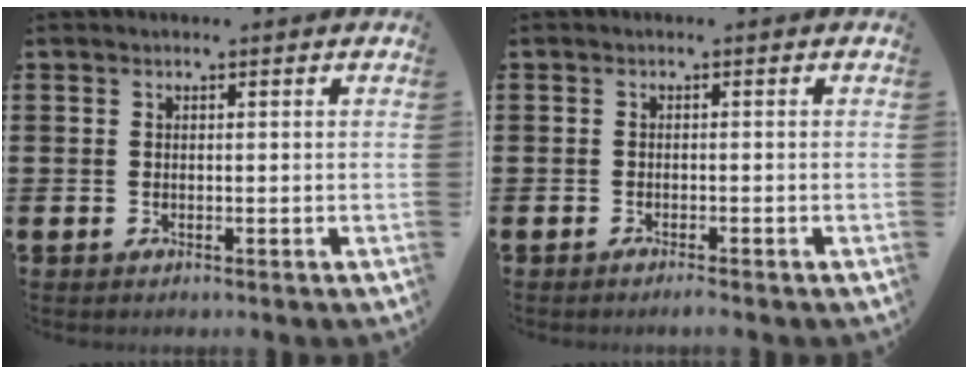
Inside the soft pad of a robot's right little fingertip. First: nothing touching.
{"total": 0.9, "force": [-0.7, 0.0, 0.5], "torque": [-0.009, -0.004, -0.013]}